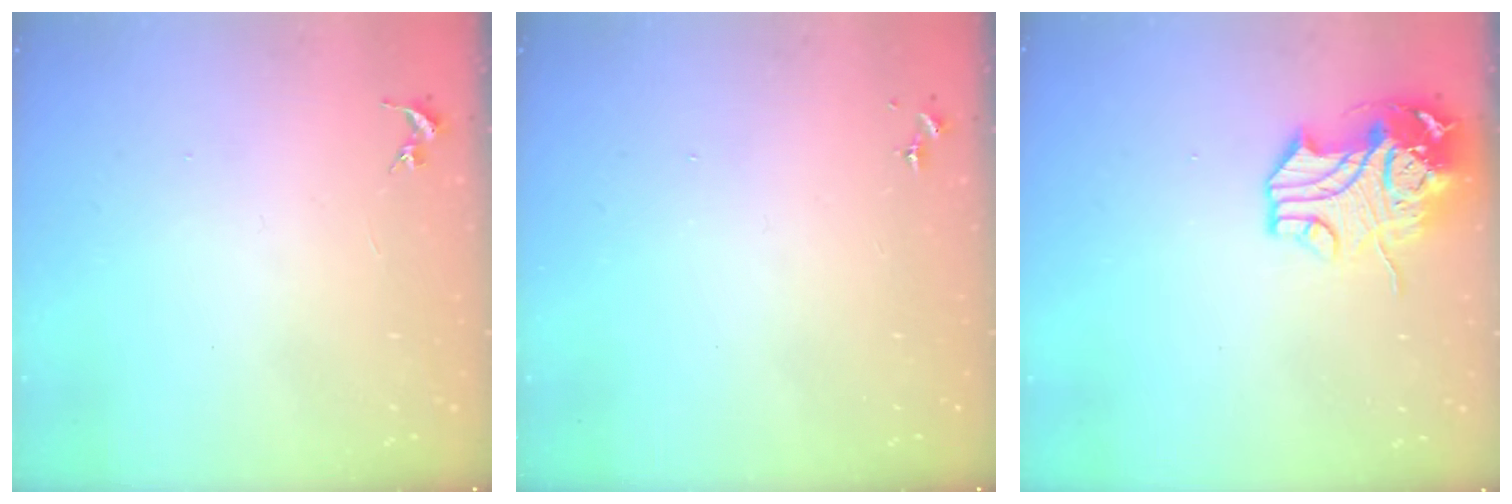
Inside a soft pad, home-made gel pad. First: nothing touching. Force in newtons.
{"total": 0.0}
{"total": 13.9, "press": 13.7, "slide": 2.3}